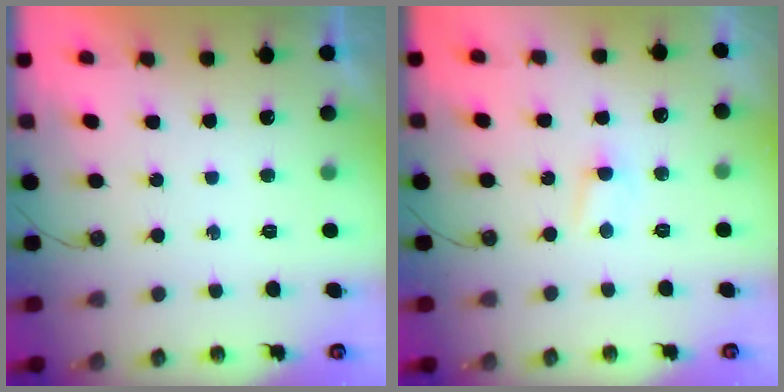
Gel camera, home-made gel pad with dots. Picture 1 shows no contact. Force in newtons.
{"total": 2.8, "press": 2.8, "slide": 0.4}